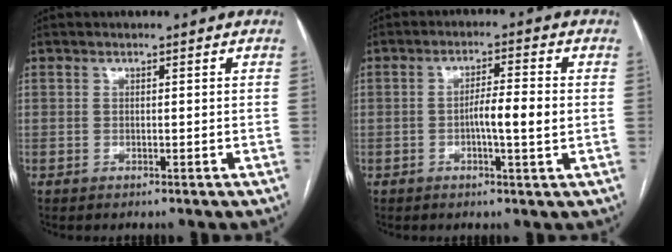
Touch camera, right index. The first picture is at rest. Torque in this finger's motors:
{"motor_torque": [0.58, 0.20, 0.18, 0.11]}